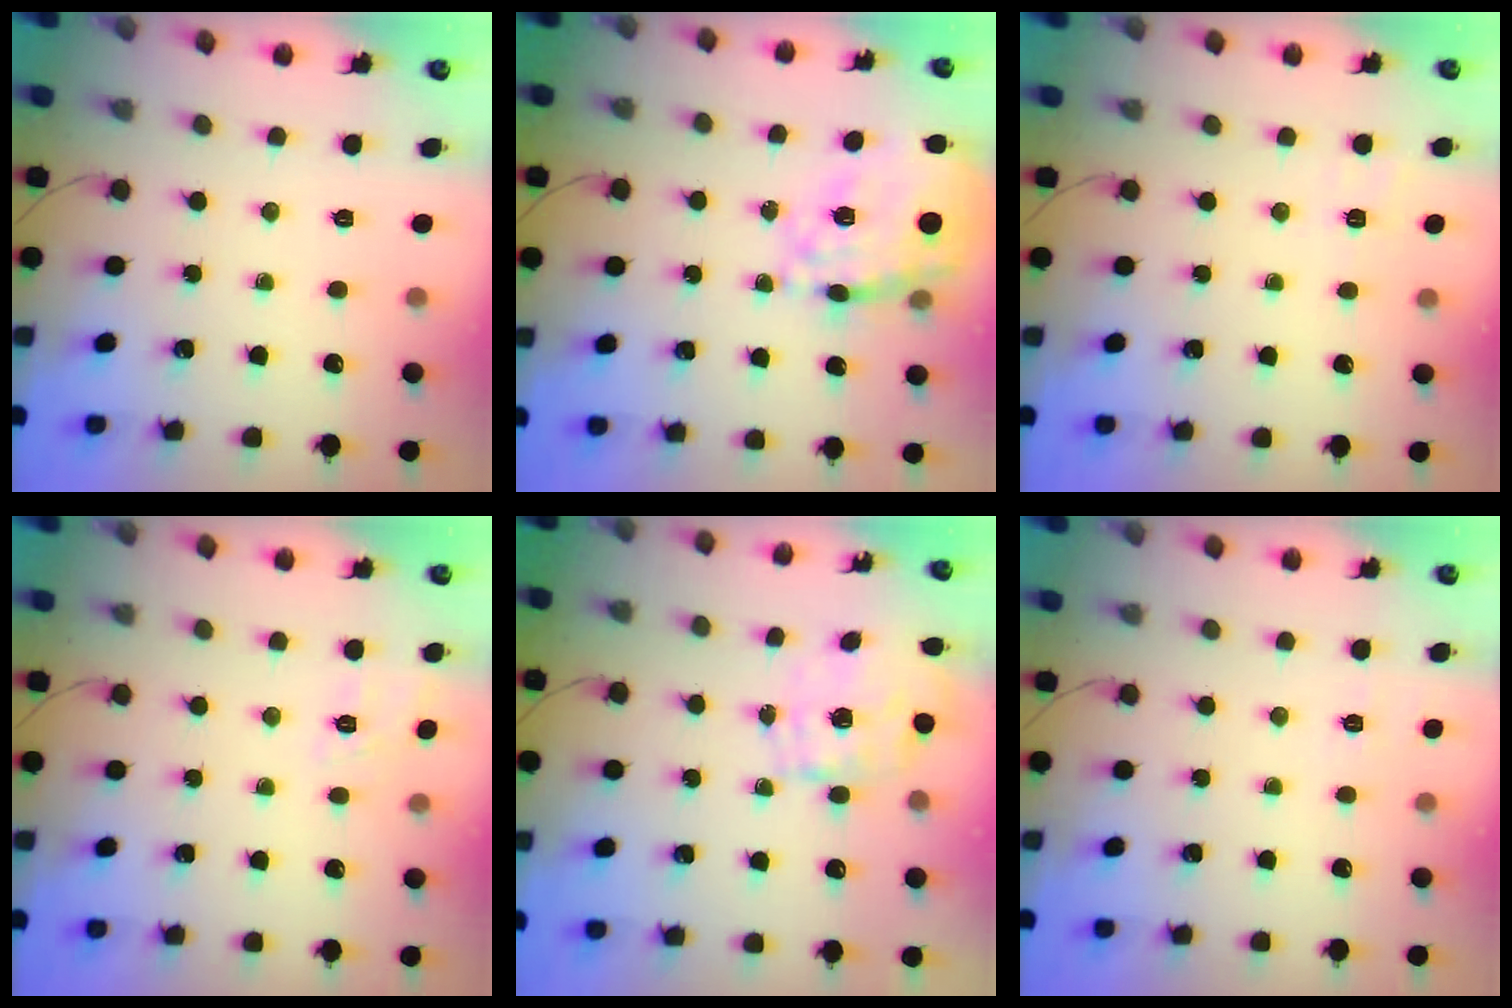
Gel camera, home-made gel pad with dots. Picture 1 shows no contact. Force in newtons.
{"total": 23.1, "press": 22.6, "slide": 4.7}
{"total": 2.8, "press": 2.2, "slide": 1.8}
{"total": 9.1, "press": 8.9, "slide": 2.2}
{"total": 1.6, "press": 1.5, "slide": 0.6}
{"total": 6.7, "press": 6.4, "slide": 1.9}